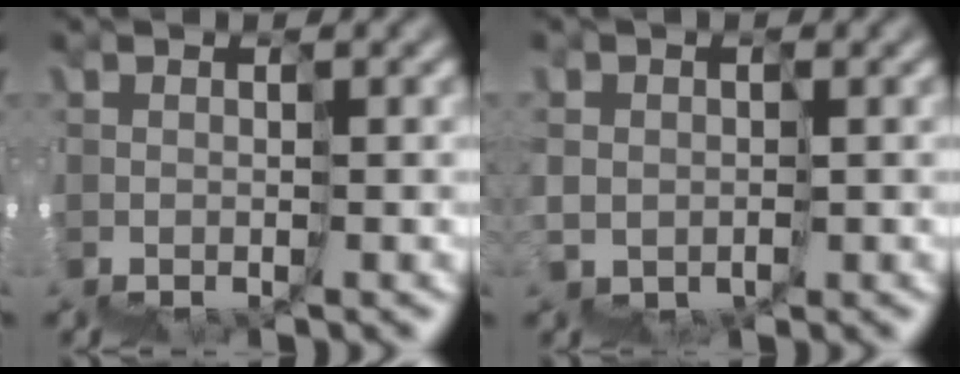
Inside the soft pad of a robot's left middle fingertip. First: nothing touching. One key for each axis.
{"total": 2.1, "fx": 0.2, "fy": 1.8, "fz": -1.1, "tx": 0.030, "ty": 0.007, "tz": 0.001}